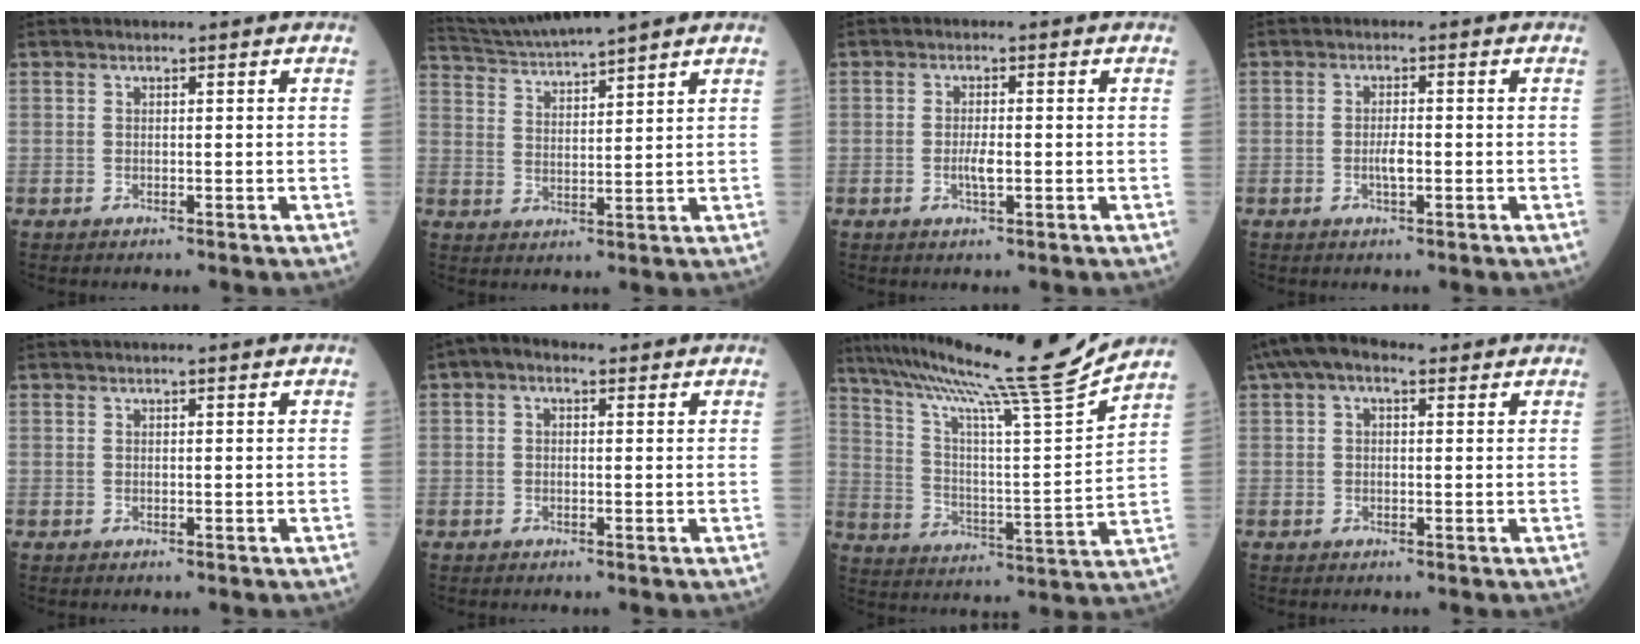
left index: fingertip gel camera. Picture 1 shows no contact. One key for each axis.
{"total": 11.0, "fx": 10.1, "fy": -0.8, "fz": 4.4, "tx": -0.086, "ty": 0.023, "tz": 0.173}
{"total": 2.3, "fx": -0.7, "fy": 0.4, "fz": 2.1, "tx": -0.044, "ty": -0.004, "tz": -0.013}
{"total": 2.0, "fx": -0.7, "fy": 0.4, "fz": 1.9, "tx": -0.035, "ty": -0.002, "tz": -0.014}
{"total": 1.7, "fx": 1.5, "fy": -0.2, "fz": 0.7, "tx": -0.005, "ty": 0.006, "tz": 0.019}
{"total": 2.9, "fx": 1.3, "fy": 1.6, "fz": 2.0, "tx": -0.045, "ty": 0.024, "tz": 0.021}
{"total": 20.8, "fx": 18.1, "fy": -2.6, "fz": 9.9, "tx": -0.172, "ty": -0.039, "tz": 0.279}
{"total": 6.2, "fx": 3.6, "fy": 2.7, "fz": 4.3, "tx": -0.089, "ty": 0.041, "tz": 0.060}